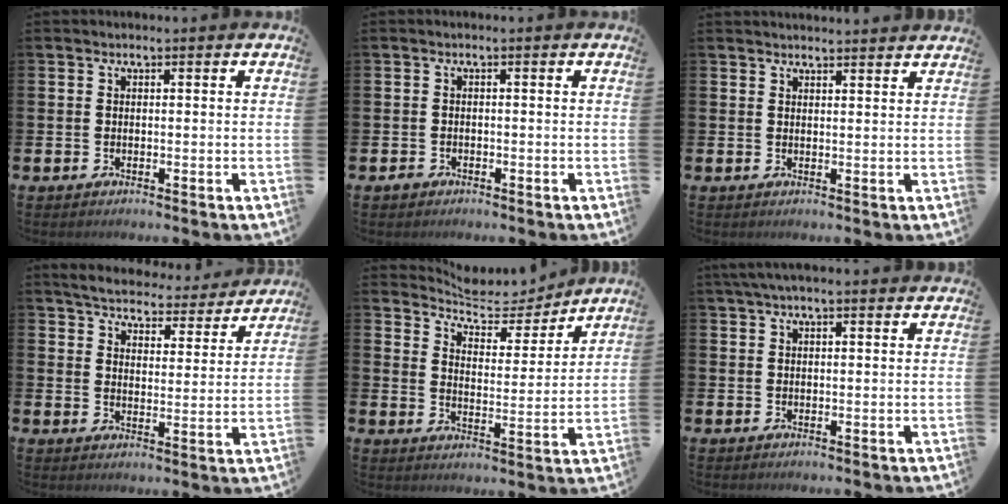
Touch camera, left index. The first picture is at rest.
{"total": 1.1, "force": [-0.7, 0.8, 0.2], "torque": [-0.008, 0.004, -0.016]}
{"total": 2.2, "force": [2.2, 0.0, -0.1], "torque": [0.008, -0.015, 0.038]}
{"total": 5.3, "force": [5.2, 0.8, 0.7], "torque": [-0.038, -0.038, 0.087]}
{"total": 7.3, "force": [7.1, 1.5, 1.3], "torque": [-0.055, -0.047, 0.126]}
{"total": 2.6, "force": [2.1, 0.4, 1.5], "torque": [-0.030, 0.004, 0.037]}